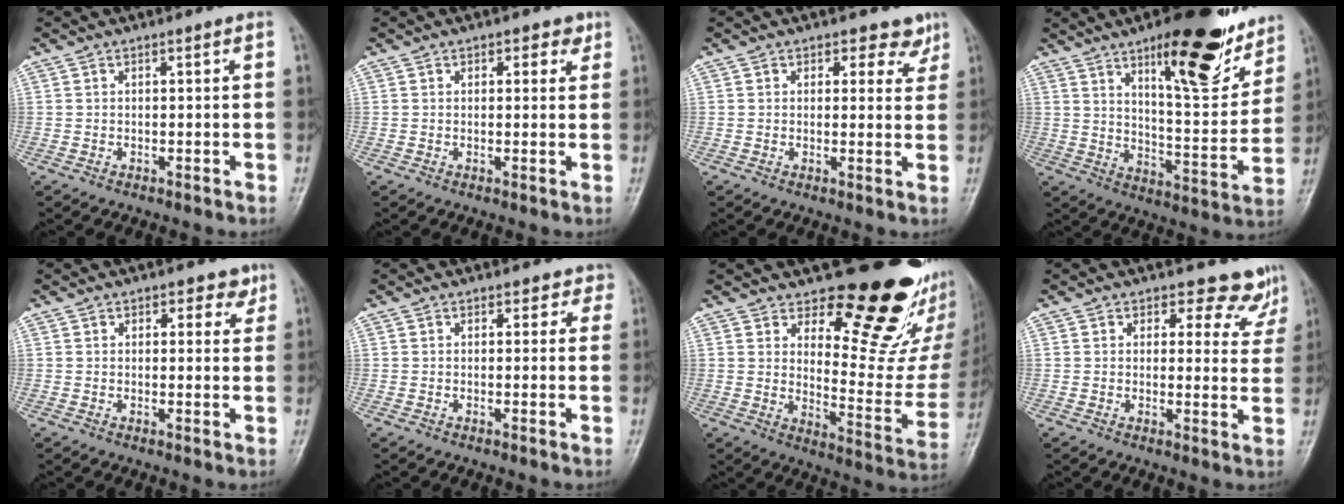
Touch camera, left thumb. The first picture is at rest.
{"total": 2.7, "force": [1.4, 1.8, 1.4], "torque": [0.002, -0.004, 0.013]}
{"total": 4.2, "force": [2.9, 2.9, 1.1], "torque": [0.020, -0.015, 0.030]}
{"total": 20.2, "force": [12.4, 6.3, 14.6], "torque": [-0.160, -0.068, 0.187]}
{"total": 3.3, "force": [1.8, 2.3, 1.5], "torque": [0.009, -0.006, 0.019]}
{"total": 2.1, "force": [1.3, 1.6, 0.2], "torque": [0.021, -0.007, 0.000]}
{"total": 20.6, "force": [14.1, 8.3, 12.5], "torque": [-0.106, -0.126, 0.190]}
{"total": 7.1, "force": [6.0, 3.8, 0.5], "torque": [0.037, -0.038, 0.053]}